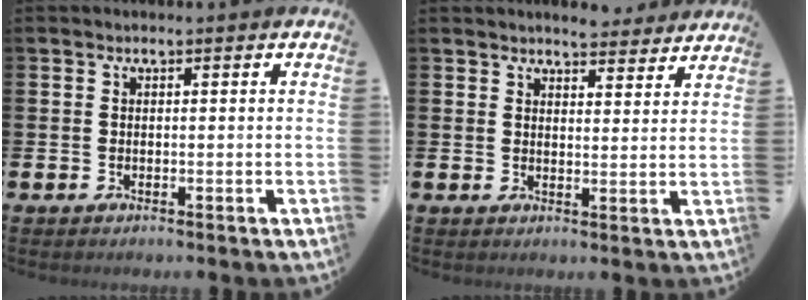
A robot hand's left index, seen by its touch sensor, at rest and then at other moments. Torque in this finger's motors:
{"motor_torque": [-0.18, -0.74, 0.46, 0.10]}